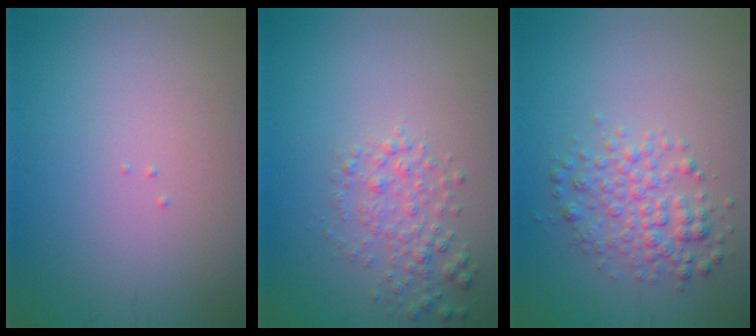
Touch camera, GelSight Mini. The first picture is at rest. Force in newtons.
{"total": 2.5, "press": 2.5, "slide": 0.1}
{"total": 3.4, "press": 3.4, "slide": 0.1}